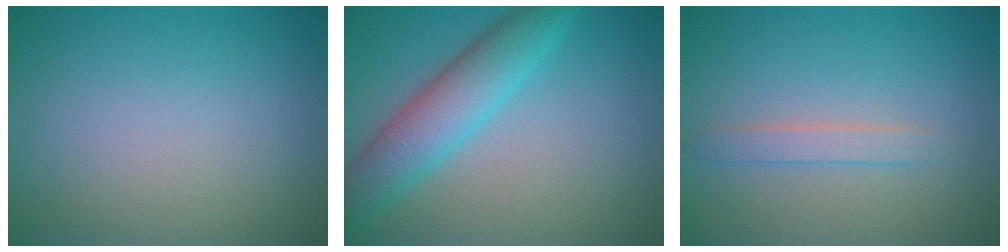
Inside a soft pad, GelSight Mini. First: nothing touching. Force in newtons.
{"total": 5.6, "press": 5.5, "slide": 0.3}
{"total": 1.6, "press": 1.6, "slide": 0.1}